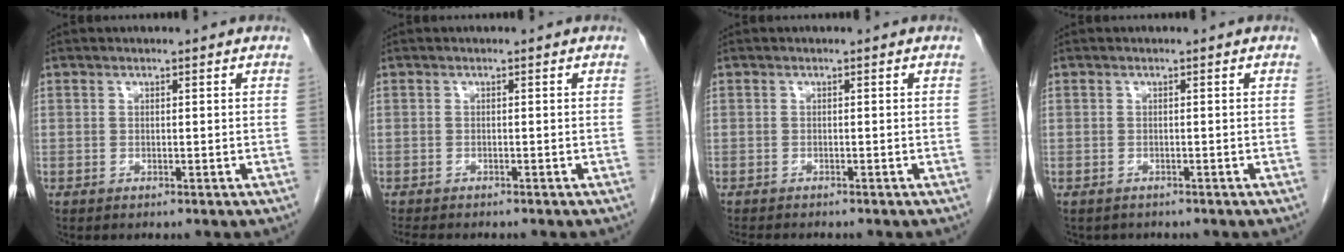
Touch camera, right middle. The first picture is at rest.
{"total": 4.6, "force": [-4.0, 1.0, 2.1], "torque": [-0.036, -0.013, -0.058]}
{"total": 3.9, "force": [-3.5, 0.6, 1.6], "torque": [-0.027, -0.011, -0.052]}
{"total": 1.9, "force": [-1.6, 1.0, 0.2], "torque": [-0.010, -0.001, -0.022]}